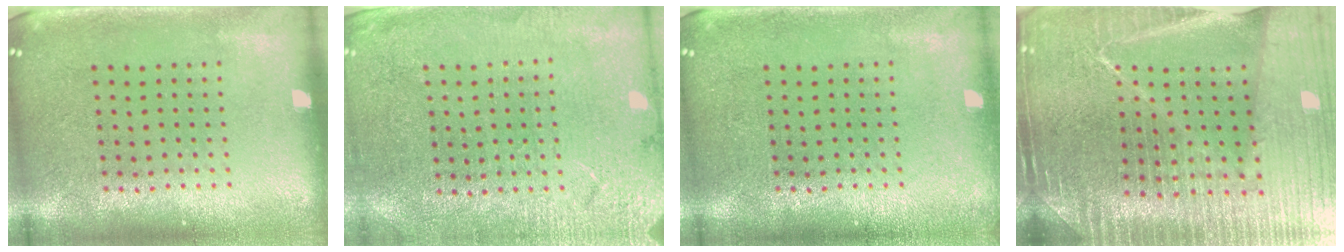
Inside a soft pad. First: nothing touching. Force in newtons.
{"total": 2.7, "press": 2.7, "slide": 0.1}
{"total": 0.6, "press": 0.6, "slide": 0.2}
{"total": 5.3, "press": 4.8, "slide": 2.2}